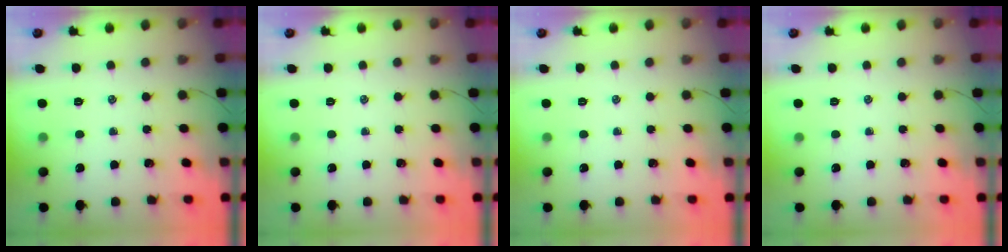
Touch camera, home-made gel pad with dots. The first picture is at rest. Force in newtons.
{"total": 0.0}
{"total": 0.0}
{"total": 0.0}